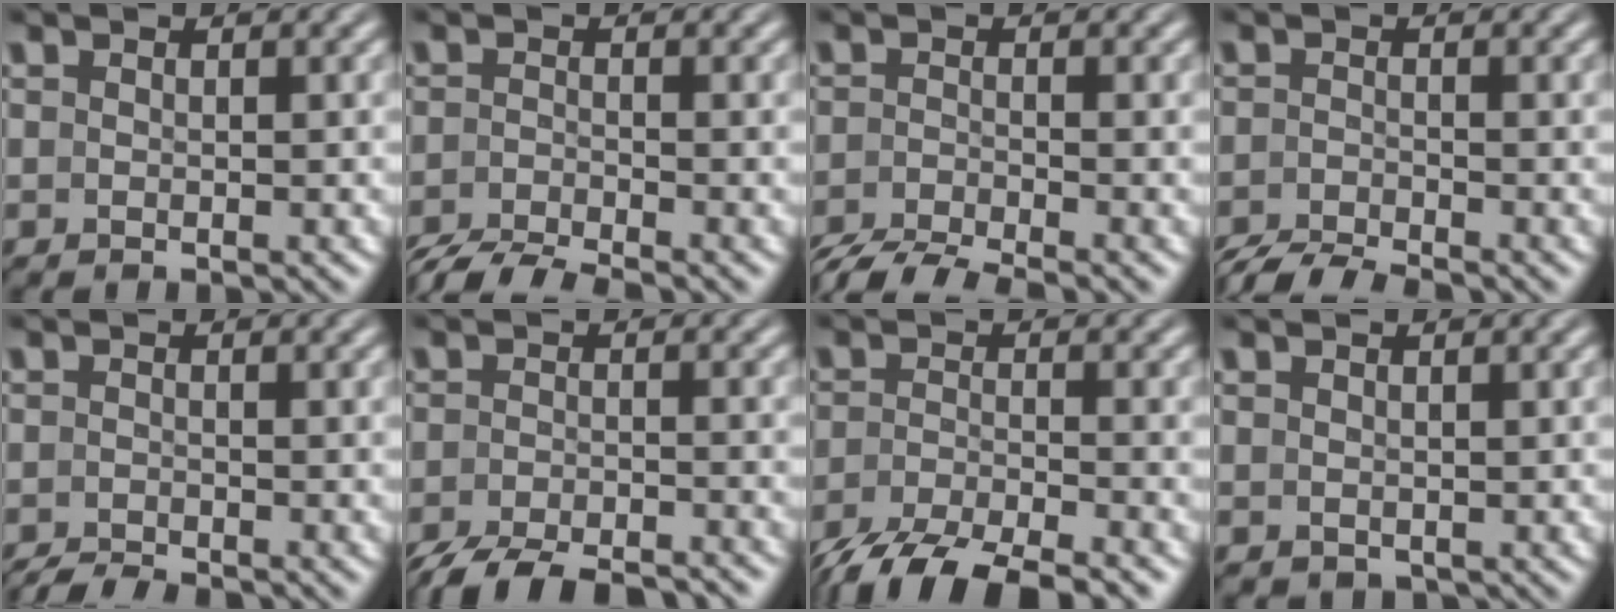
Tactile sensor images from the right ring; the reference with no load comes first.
{"total": 5.5, "force": [-4.9, 1.6, 1.9], "torque": [-0.021, -0.016, -0.073]}
{"total": 6.2, "force": [-5.4, 2.0, 2.4], "torque": [-0.031, -0.017, -0.080]}
{"total": 4.4, "force": [-4.1, 1.0, 1.3], "torque": [-0.012, -0.015, -0.062]}
{"total": 2.3, "force": [-2.2, 0.3, 0.5], "torque": [-0.006, -0.014, -0.032]}
{"total": 6.4, "force": [-5.7, 1.7, 2.3], "torque": [-0.036, -0.018, -0.081]}
{"total": 7.3, "force": [-5.9, 2.1, 3.8], "torque": [-0.061, -0.020, -0.081]}
{"total": 0.5, "force": [0.2, 0.5, 0.2], "torque": [0.000, -0.010, 0.016]}